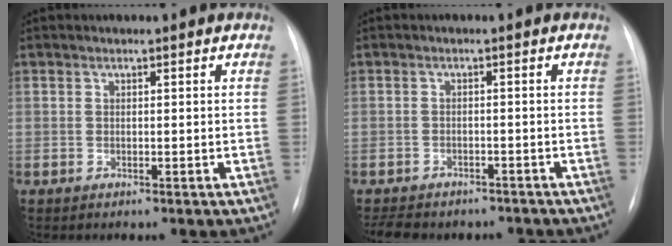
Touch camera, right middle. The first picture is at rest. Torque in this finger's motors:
{"motor_torque": [0.53, -0.59, 0.06, 0.03]}